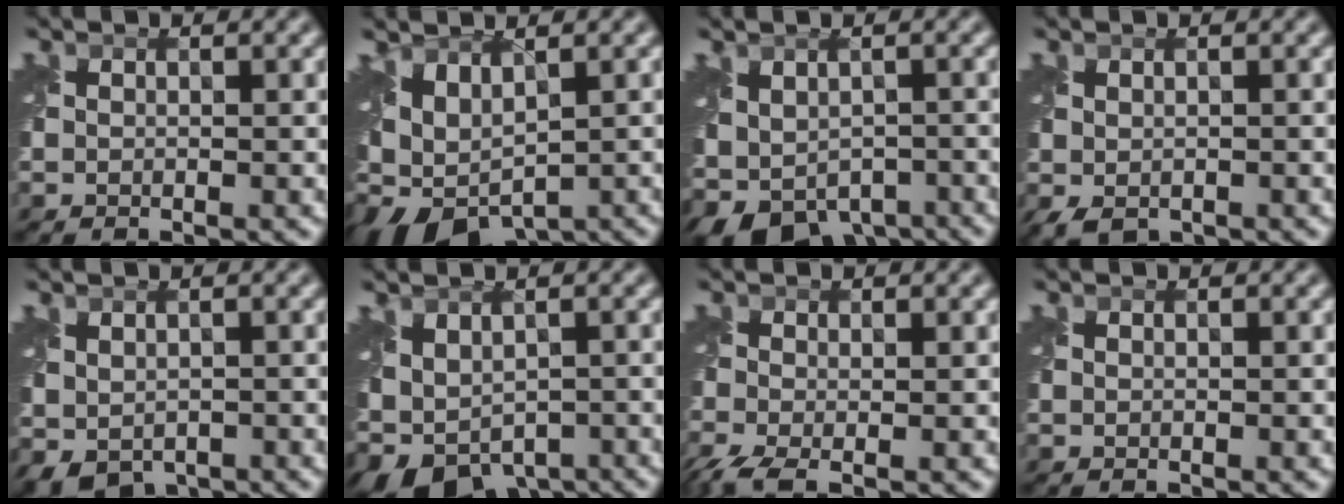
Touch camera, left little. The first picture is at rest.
{"total": 8.1, "force": [-3.2, 4.0, 6.3], "torque": [-0.125, -0.010, -0.055]}
{"total": 7.5, "force": [-4.2, 4.5, 4.4], "torque": [-0.076, -0.030, -0.055]}
{"total": 1.9, "force": [-1.0, 1.2, 1.2], "torque": [-0.029, -0.010, -0.012]}
{"total": 3.8, "force": [-1.6, 2.5, 2.3], "torque": [-0.048, -0.011, -0.024]}
{"total": 7.3, "force": [-3.6, 4.2, 4.8], "torque": [-0.089, -0.024, -0.042]}
{"total": 3.6, "force": [-2.3, 1.1, 2.6], "torque": [-0.067, -0.015, -0.052]}
{"total": 0.0}